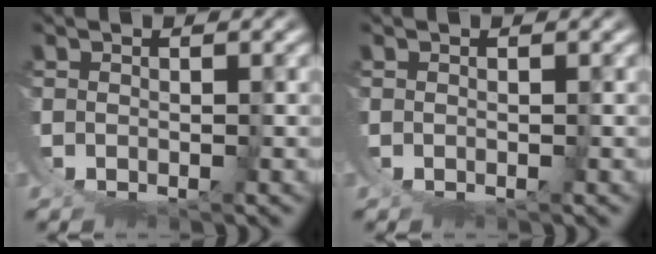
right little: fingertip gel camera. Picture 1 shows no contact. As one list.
[{"total": 0.0}]